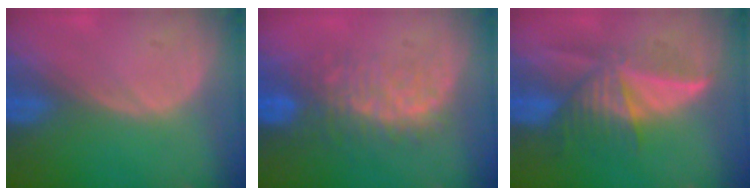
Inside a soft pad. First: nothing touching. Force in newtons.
{"total": 8.5, "press": 8.0, "slide": 2.8}
{"total": 6.8, "press": 6.8, "slide": 0.4}